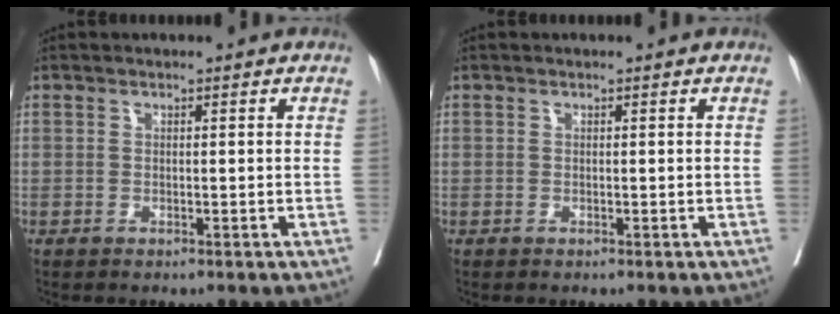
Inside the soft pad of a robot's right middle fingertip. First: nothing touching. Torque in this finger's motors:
{"motor_torque": [0.10, -0.10, 0.02, 0.00]}